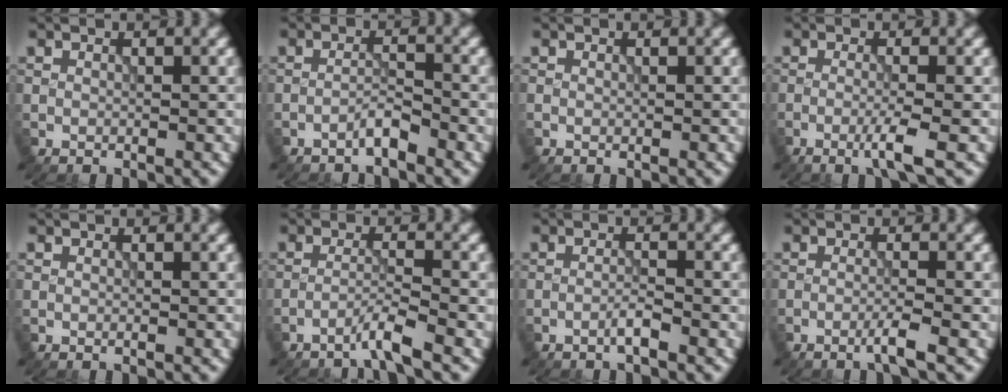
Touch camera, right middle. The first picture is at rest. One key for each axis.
{"total": 1.7, "fx": -1.4, "fy": 0.1, "fz": 0.9, "tx": -0.015, "ty": 0.008, "tz": -0.030}
{"total": 0.0}
{"total": 2.6, "fx": -1.1, "fy": 0.1, "fz": 2.3, "tx": -0.039, "ty": 0.002, "tz": -0.030}
{"total": 0.0}
{"total": 2.3, "fx": -1.8, "fy": -0.2, "fz": 1.5, "tx": -0.019, "ty": 0.010, "tz": -0.046}
{"total": 1.4, "fx": -0.9, "fy": 0.0, "fz": 1.1, "tx": -0.019, "ty": 0.006, "tz": -0.021}
{"total": 1.9, "fx": -1.0, "fy": 0.0, "fz": 1.6, "tx": -0.022, "ty": 0.006, "tz": -0.029}